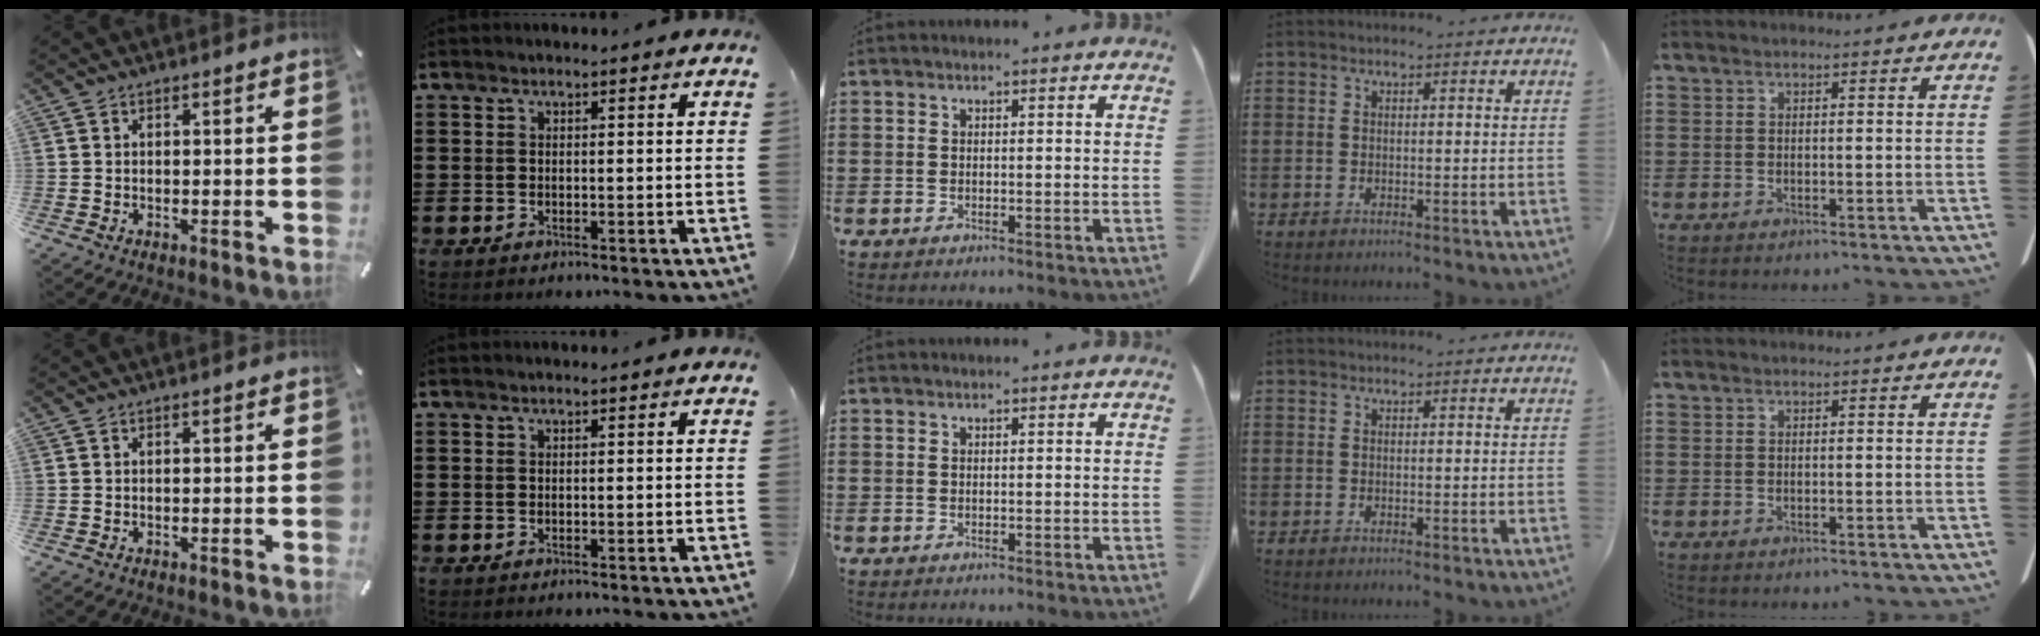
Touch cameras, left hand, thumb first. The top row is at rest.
{}